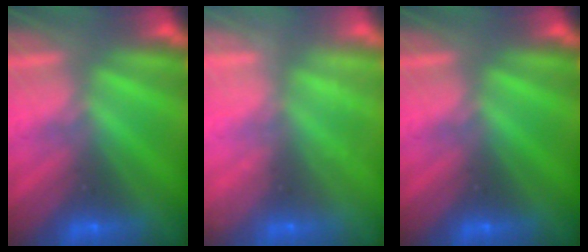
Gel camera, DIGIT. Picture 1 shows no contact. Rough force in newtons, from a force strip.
{"total": 2.2}
{"total": 0.0}